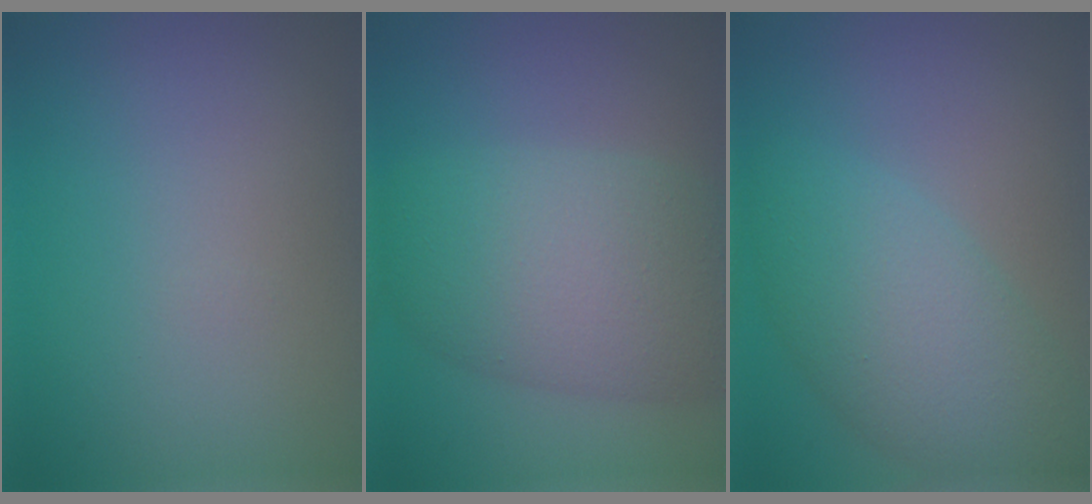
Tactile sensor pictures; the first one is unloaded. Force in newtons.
{"total": 8.5, "press": 8.5, "slide": 0.2}
{"total": 6.1, "press": 6.1, "slide": 0.2}